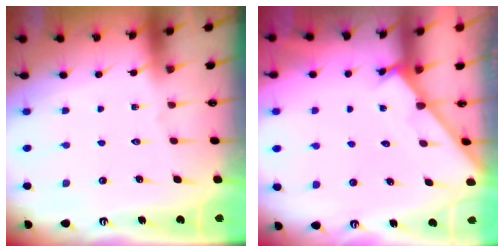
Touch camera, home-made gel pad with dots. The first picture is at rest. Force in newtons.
{"total": 2.7, "press": 2.7, "slide": 0.2}